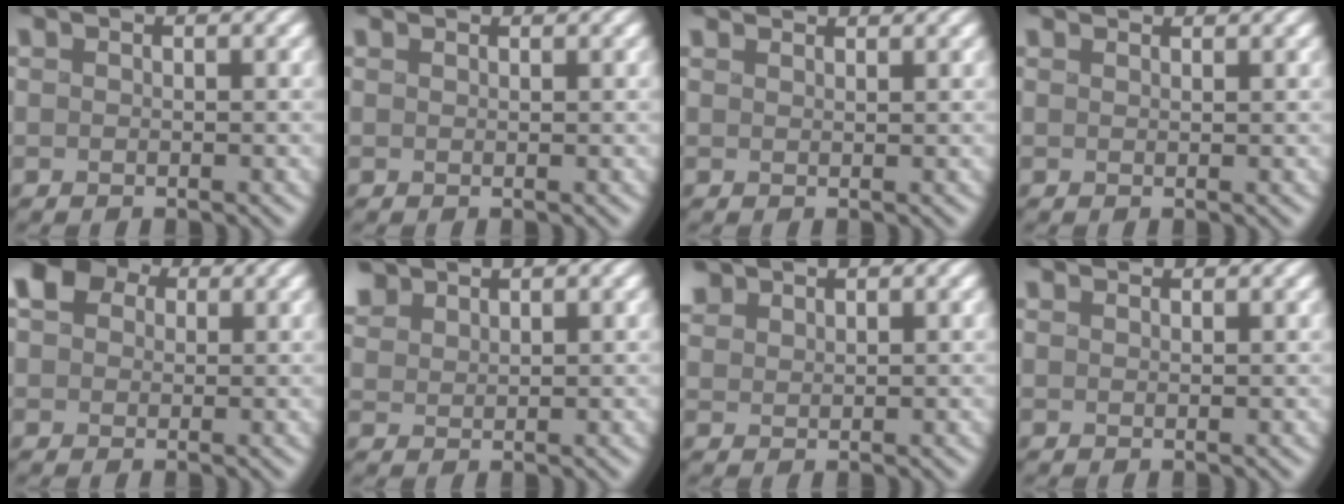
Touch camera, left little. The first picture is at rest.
{"total": 0.7, "force": [0.7, 0.0, 0.0], "torque": [-0.002, 0.006, 0.016]}
{"total": 2.1, "force": [2.1, 0.2, 0.5], "torque": [-0.019, 0.011, 0.034]}
{"total": 1.5, "force": [1.4, 0.1, 0.3], "torque": [-0.011, 0.010, 0.022]}
{"total": 6.3, "force": [1.9, 4.8, 3.6], "torque": [-0.072, 0.021, 0.016]}
{"total": 2.7, "force": [2.2, 1.3, 1.0], "torque": [-0.036, 0.012, 0.044]}
{"total": 2.0, "force": [1.7, 0.9, 0.5], "torque": [-0.022, 0.010, 0.036]}
{"total": 1.3, "force": [1.3, 0.1, 0.2], "torque": [-0.010, 0.009, 0.021]}